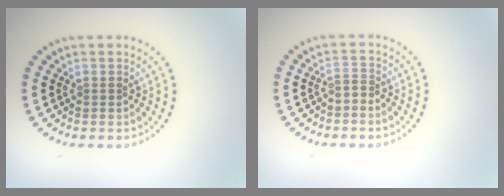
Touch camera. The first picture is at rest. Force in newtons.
{"total": 0.7, "press": 0.5, "slide": 0.5}